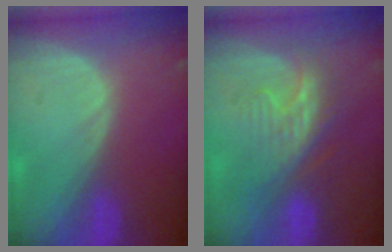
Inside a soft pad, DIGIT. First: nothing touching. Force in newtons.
{"total": 7.4, "press": 7.0, "slide": 2.3}